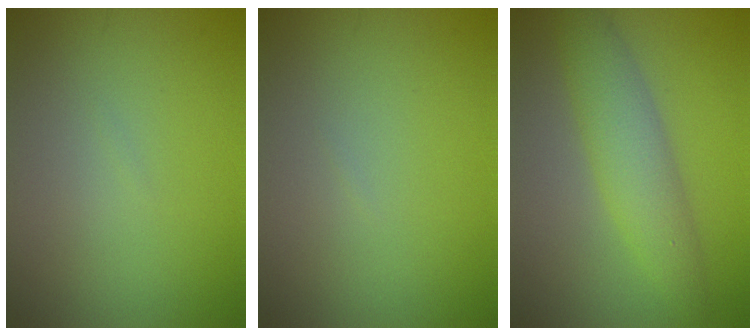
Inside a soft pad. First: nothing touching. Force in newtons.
{"total": 0.0}
{"total": 4.5, "press": 4.5, "slide": 0.1}